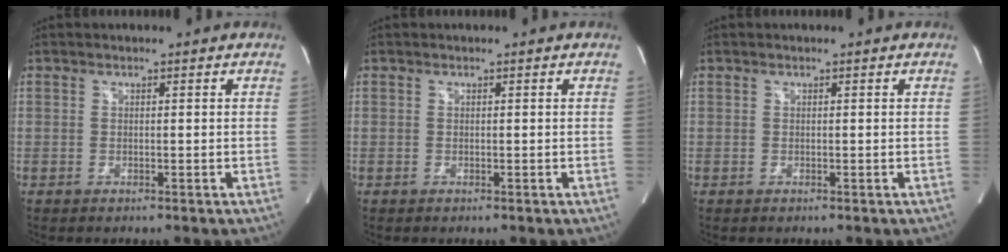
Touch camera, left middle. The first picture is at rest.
{"total": 0.0}
{"total": 0.0}